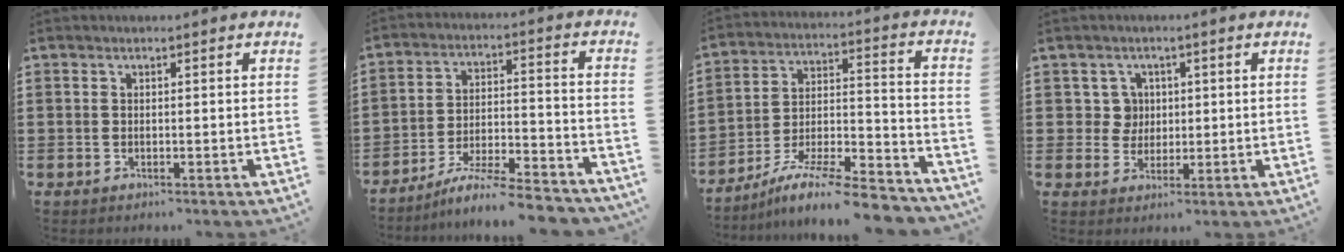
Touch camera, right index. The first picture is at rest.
{"total": 7.4, "force": [-6.8, 0.0, 3.0], "torque": [-0.045, -0.003, -0.132]}
{"total": 10.1, "force": [-8.6, 1.1, 5.1], "torque": [-0.076, 0.016, -0.168]}
{"total": 3.8, "force": [0.8, 3.5, 1.3], "torque": [-0.041, 0.010, 0.013]}